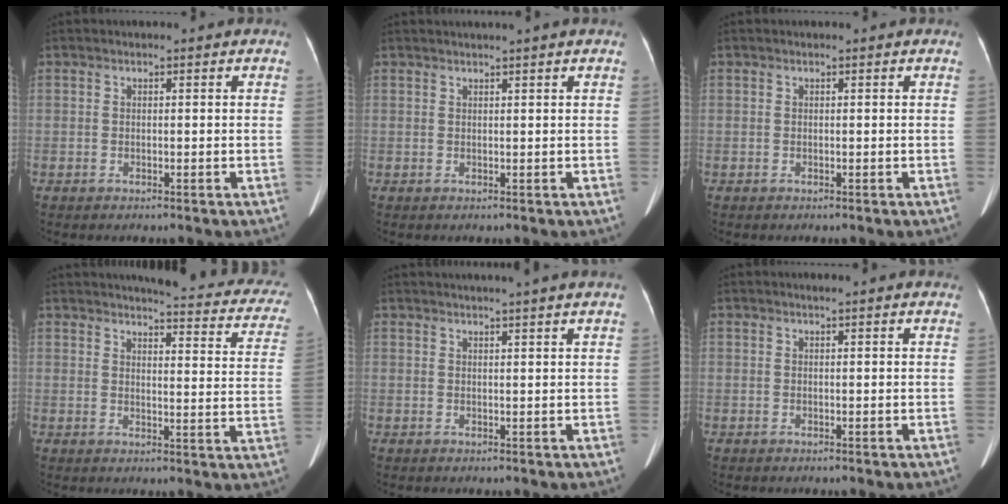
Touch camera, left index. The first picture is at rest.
{"total": 2.2, "force": [1.8, -0.7, 1.0], "torque": [-0.014, 0.012, 0.034]}
{"total": 0.0}
{"total": 17.9, "force": [16.3, 3.2, 6.8], "torque": [-0.060, -0.053, 0.160]}
{"total": 6.1, "force": [5.3, -1.2, 2.8], "torque": [-0.033, 0.017, 0.059]}
{"total": 2.9, "force": [2.6, 0.1, 1.3], "torque": [-0.019, 0.017, 0.026]}